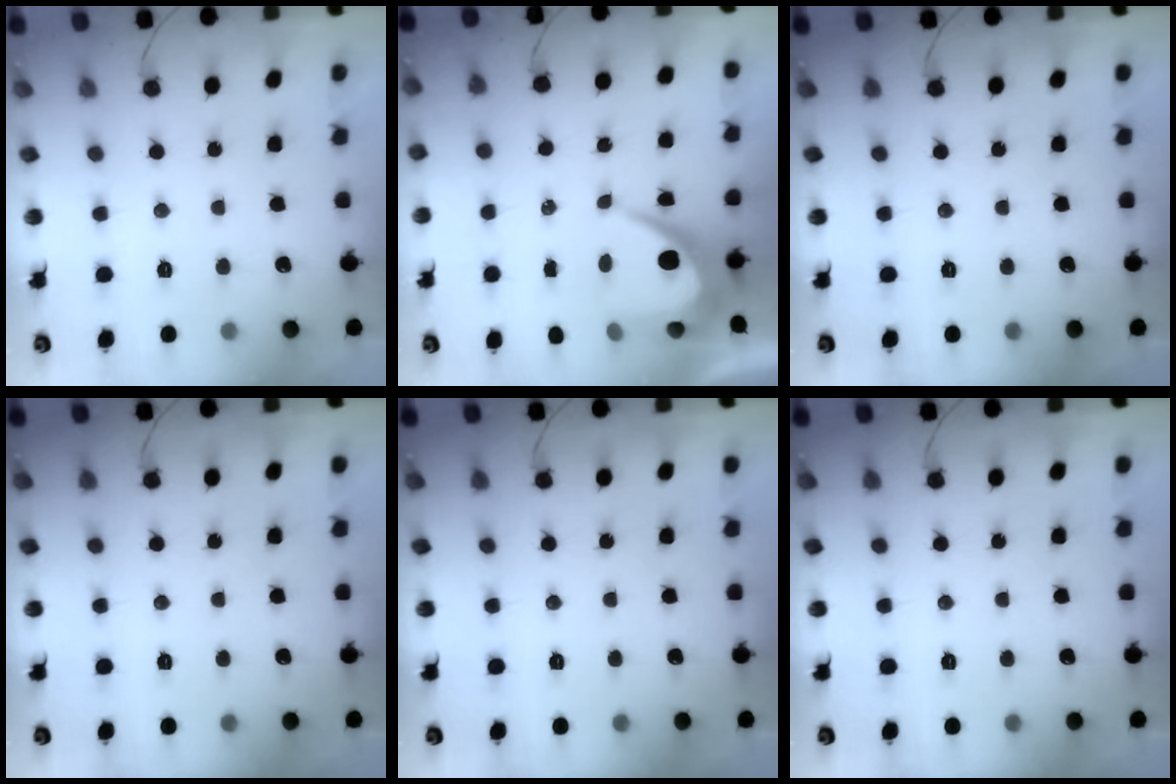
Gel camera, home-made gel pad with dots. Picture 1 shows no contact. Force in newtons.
{"total": 8.6, "press": 8.6, "slide": 0.8}
{"total": 0.0}
{"total": 0.0}
{"total": 0.0}
{"total": 0.0}